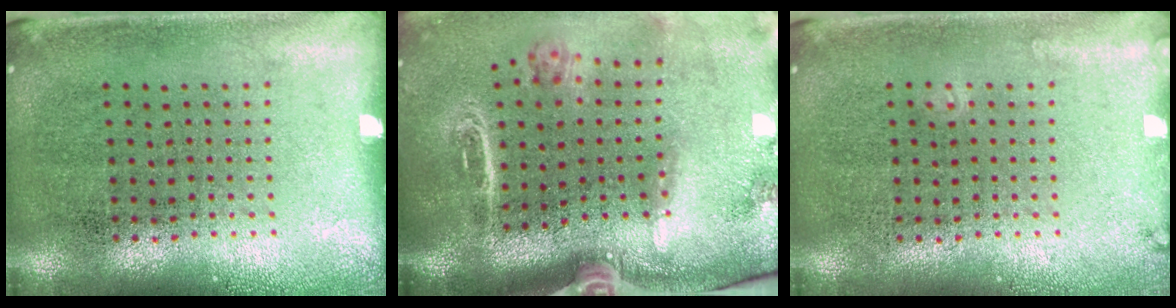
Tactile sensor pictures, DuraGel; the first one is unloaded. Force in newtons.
{"total": 3.0, "press": 2.1, "slide": 2.1}
{"total": 0.9, "press": 0.8, "slide": 0.2}